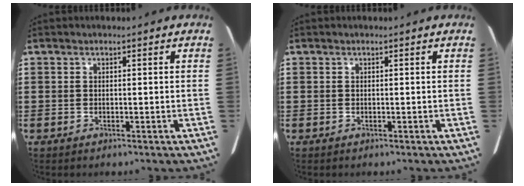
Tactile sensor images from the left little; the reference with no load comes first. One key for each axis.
{"total": 0.0}